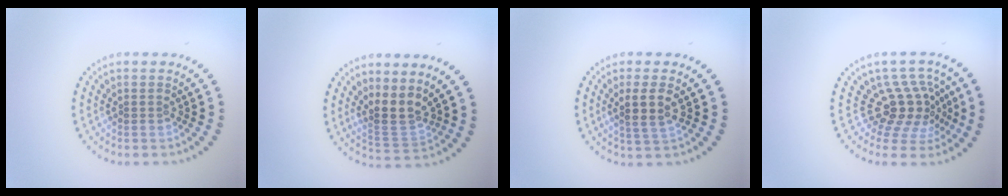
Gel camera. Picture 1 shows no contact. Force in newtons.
{"total": 3.1, "press": 2.4, "slide": 2.0}
{"total": 2.6, "press": 2.3, "slide": 1.3}
{"total": 4.1, "press": 2.7, "slide": 3.1}